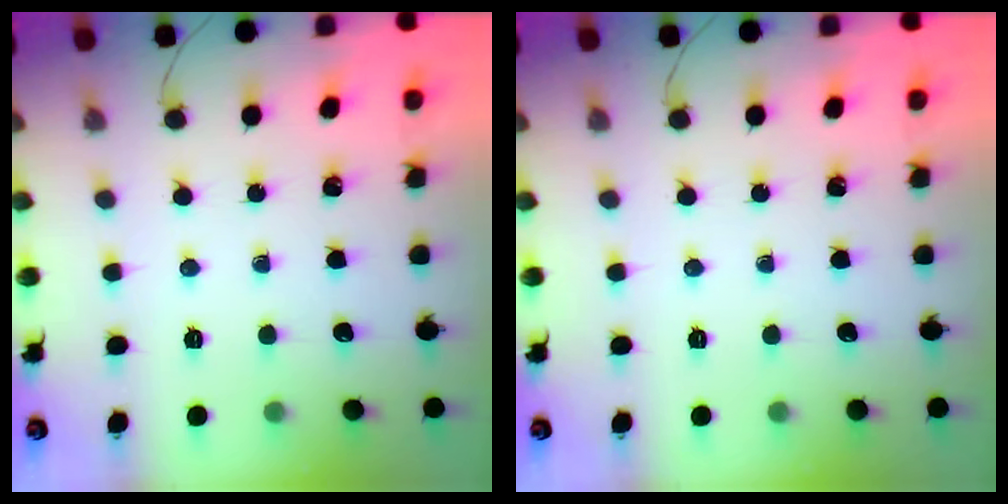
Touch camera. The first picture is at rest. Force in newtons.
{"total": 0.0}